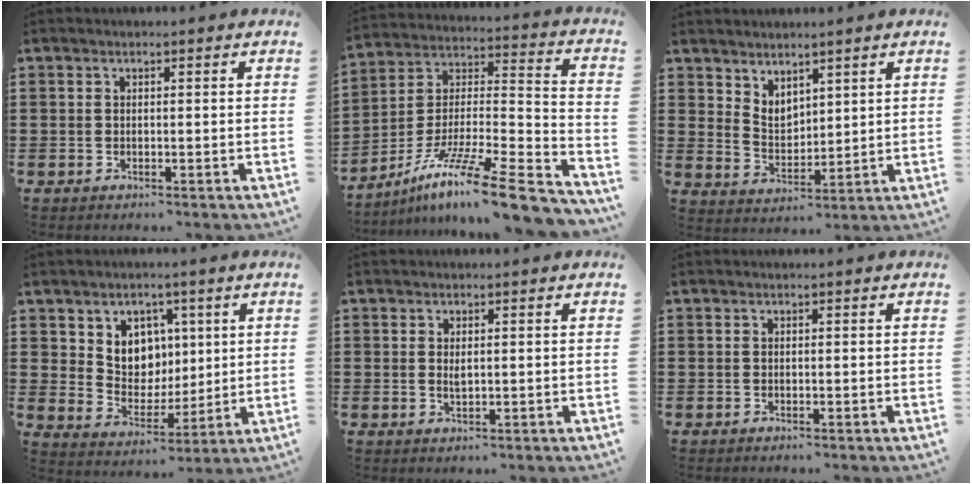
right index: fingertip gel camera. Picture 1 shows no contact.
{"total": 13.7, "force": [-10.3, 1.4, 9.0], "torque": [-0.152, 0.014, -0.190]}
{"total": 4.0, "force": [3.5, 1.8, 0.3], "torque": [-0.020, -0.005, 0.067]}
{"total": 6.9, "force": [3.1, 5.9, 1.5], "torque": [-0.050, -0.012, 0.057]}
{"total": 1.6, "force": [0.4, 0.7, 1.4], "torque": [-0.030, 0.004, 0.005]}
{"total": 0.0}